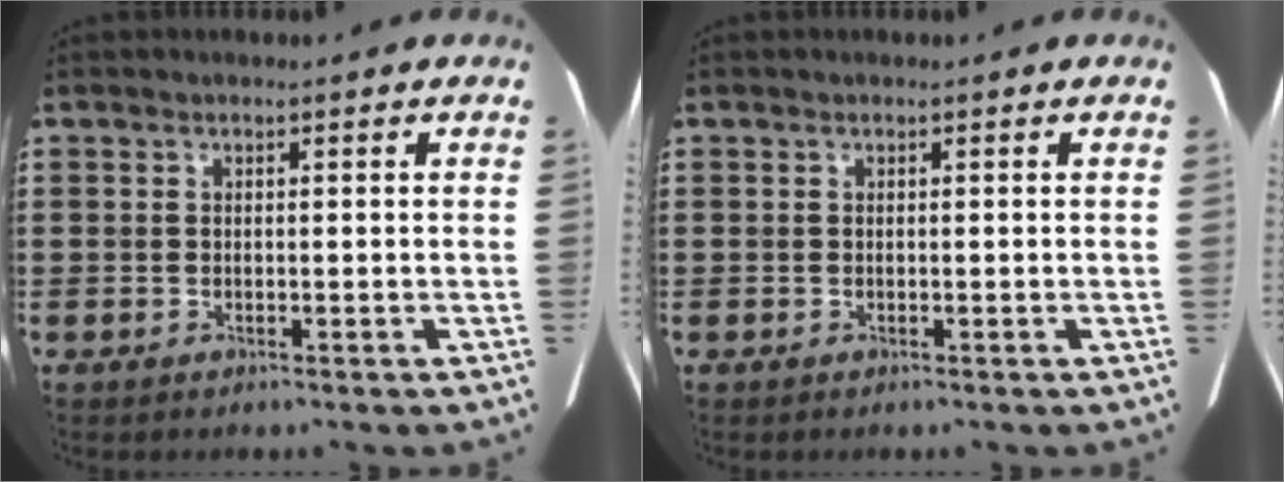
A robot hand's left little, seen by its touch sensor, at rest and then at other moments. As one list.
[{"total": 0.0}]